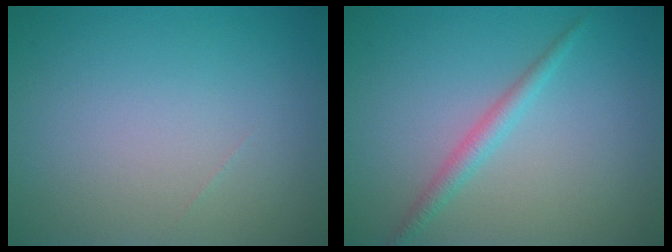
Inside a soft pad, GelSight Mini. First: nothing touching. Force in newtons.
{"total": 1.8, "press": 1.8, "slide": 0.1}